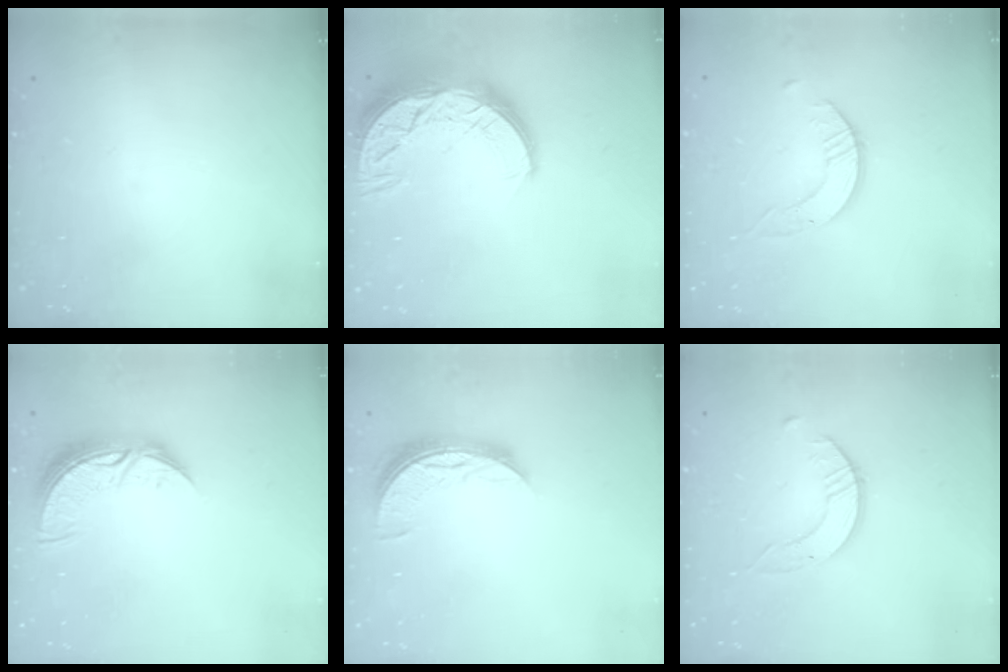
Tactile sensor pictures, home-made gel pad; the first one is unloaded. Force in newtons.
{"total": 16.4, "press": 16.4, "slide": 0.9}
{"total": 3.0, "press": 3.0, "slide": 0.2}
{"total": 9.5, "press": 9.5, "slide": 0.8}
{"total": 7.9, "press": 7.9, "slide": 0.4}
{"total": 1.6, "press": 1.6, "slide": 0.2}